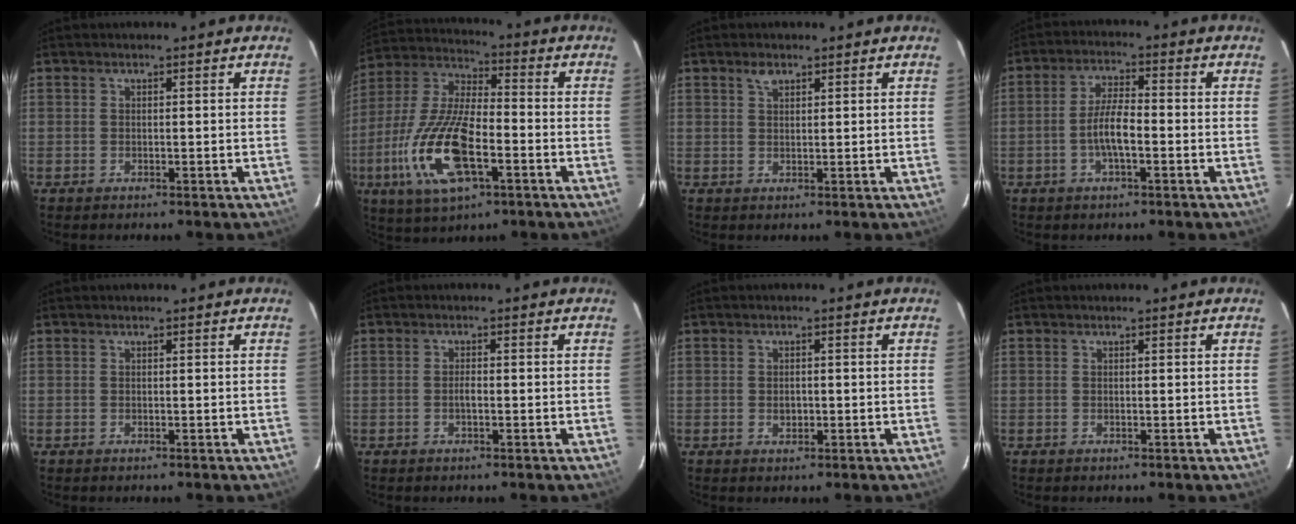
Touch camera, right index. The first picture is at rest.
{"total": 18.6, "force": [-6.4, 7.1, 15.9], "torque": [-0.346, -0.016, -0.124]}
{"total": 1.8, "force": [1.2, 1.0, 1.0], "torque": [-0.017, 0.005, 0.022]}
{"total": 5.9, "force": [-1.9, 1.4, 5.4], "torque": [-0.109, 0.007, -0.037]}
{"total": 0.0}
{"total": 1.4, "force": [-0.5, 0.4, 1.3], "torque": [-0.026, 0.002, -0.010]}
{"total": 1.7, "force": [-0.3, 1.2, 1.2], "torque": [-0.020, 0.002, -0.005]}
{"total": 0.0}